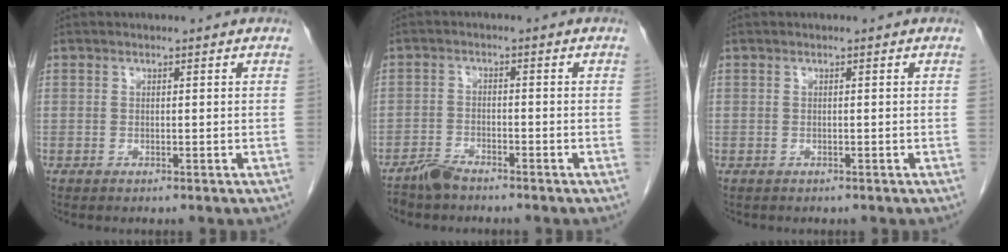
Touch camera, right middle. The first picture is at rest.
{"total": 3.2, "force": [-2.9, 0.6, 1.1], "torque": [-0.023, -0.005, -0.055]}
{"total": 0.0}